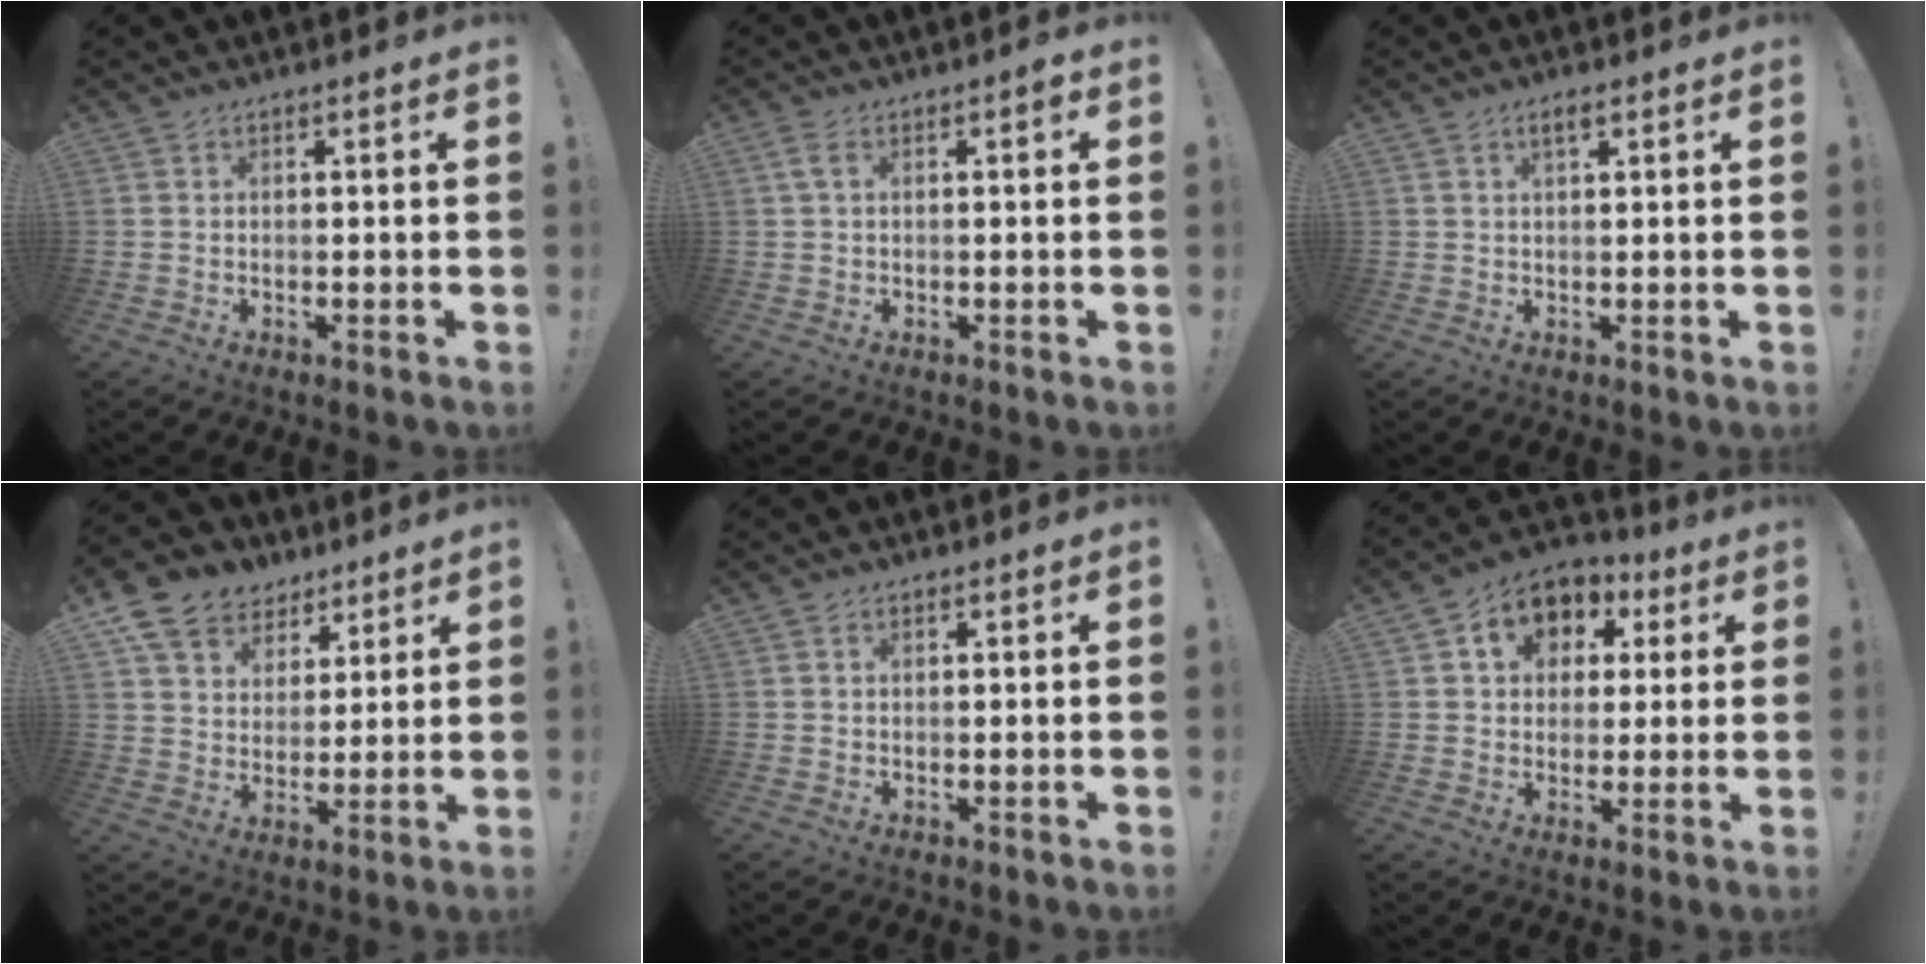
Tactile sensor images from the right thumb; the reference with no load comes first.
{"total": 2.9, "force": [0.5, 1.1, 2.6], "torque": [-0.045, 0.005, 0.008]}
{"total": 2.3, "force": [1.4, 0.5, 1.8], "torque": [-0.032, 0.000, 0.022]}
{"total": 11.5, "force": [7.2, 8.4, 2.9], "torque": [-0.046, -0.049, 0.146]}
{"total": 0.5, "force": [0.4, 0.2, 0.3], "torque": [-0.008, 0.002, 0.008]}
{"total": 10.6, "force": [3.7, 8.6, 5.0], "torque": [-0.069, -0.010, 0.072]}